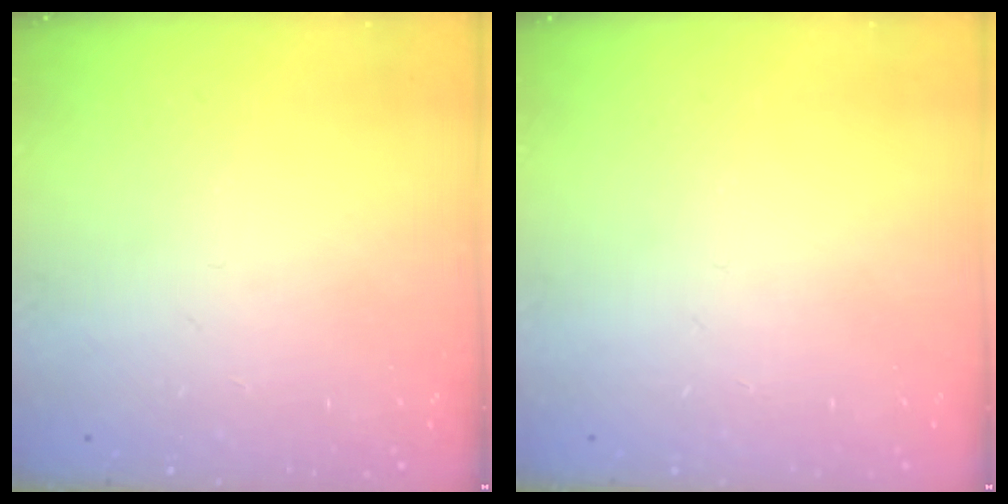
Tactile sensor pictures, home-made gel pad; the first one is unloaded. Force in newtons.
{"total": 0.0}